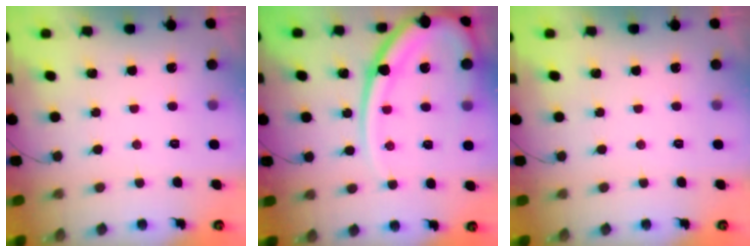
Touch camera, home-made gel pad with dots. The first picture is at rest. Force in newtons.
{"total": 18.9, "press": 18.8, "slide": 2.3}
{"total": 0.0}